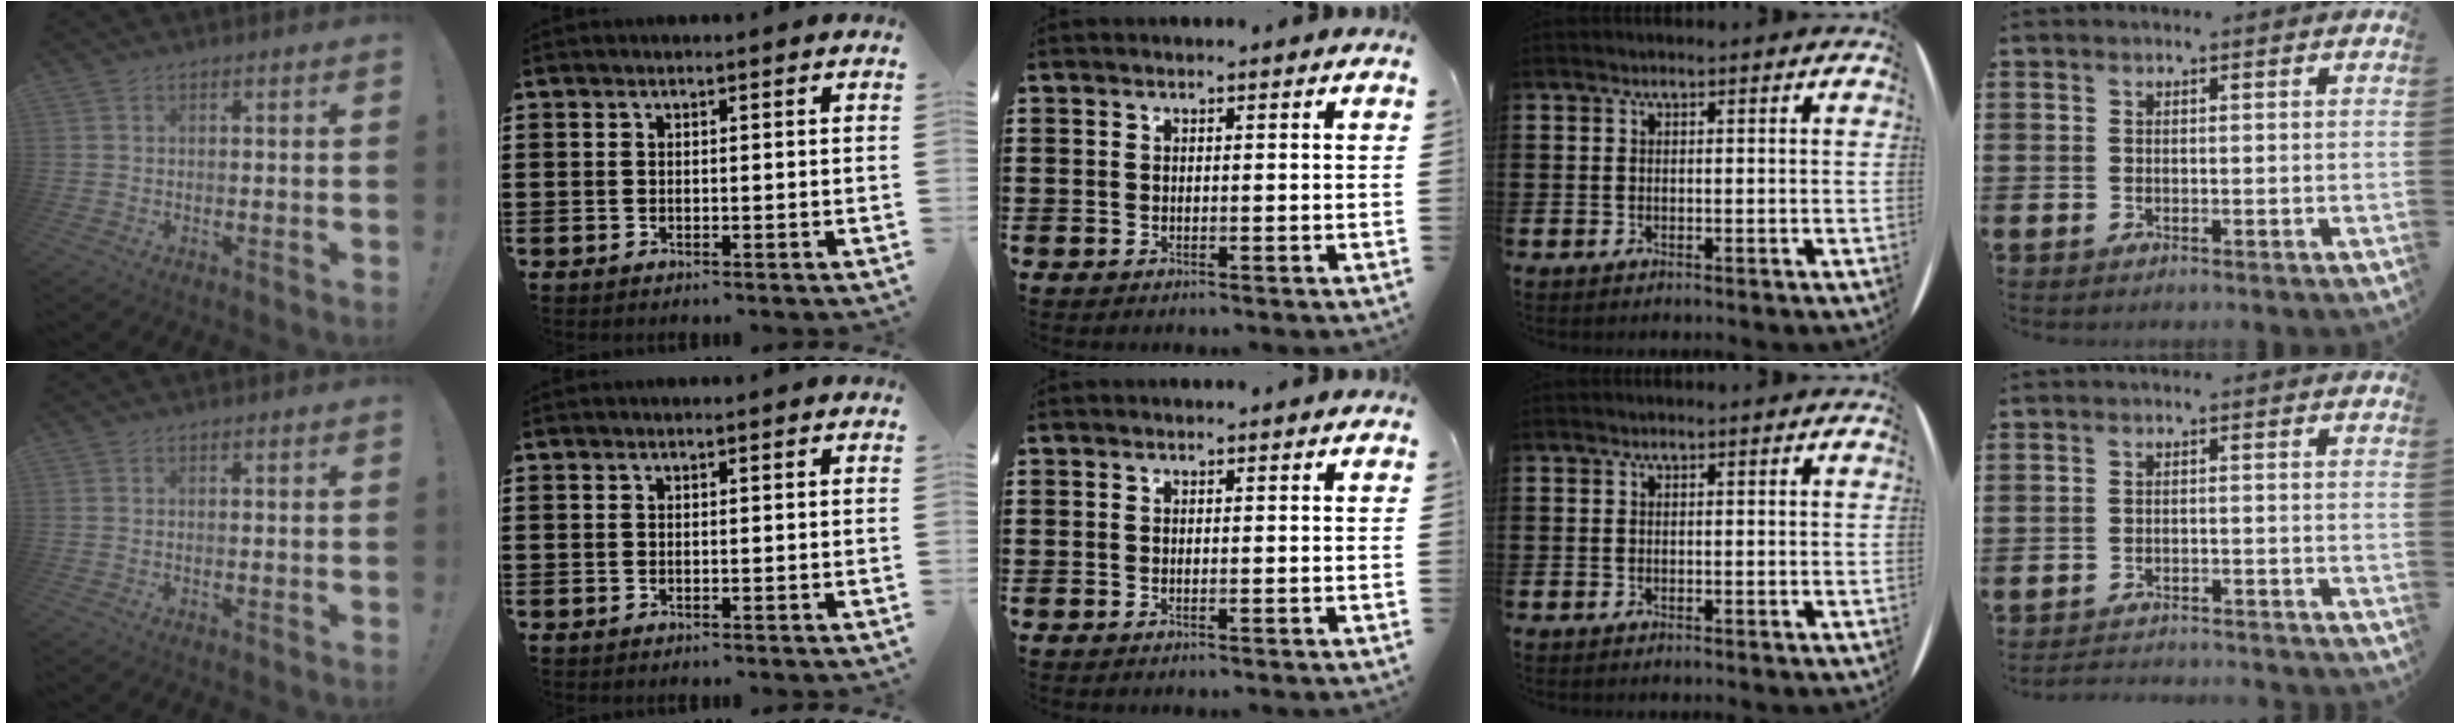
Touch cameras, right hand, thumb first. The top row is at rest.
{"little": {"total": 2.3, "force": [-2.3, -0.1, -0.1], "torque": [-0.003, 0.004, -0.050]}}